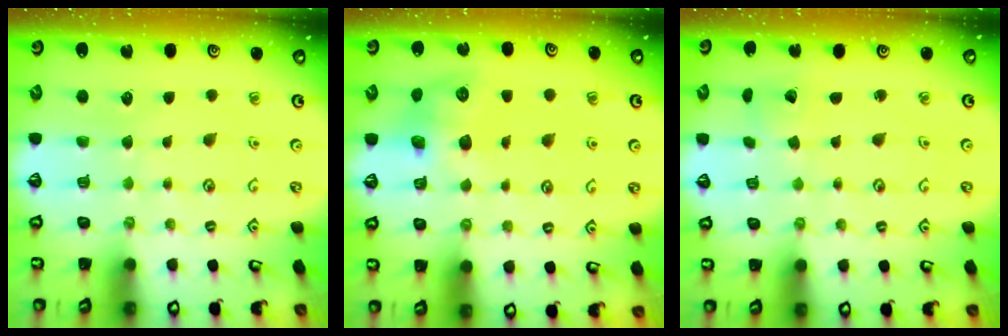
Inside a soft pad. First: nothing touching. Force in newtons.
{"total": 7.5, "press": 7.5, "slide": 0.3}
{"total": 2.3, "press": 2.3, "slide": 0.2}